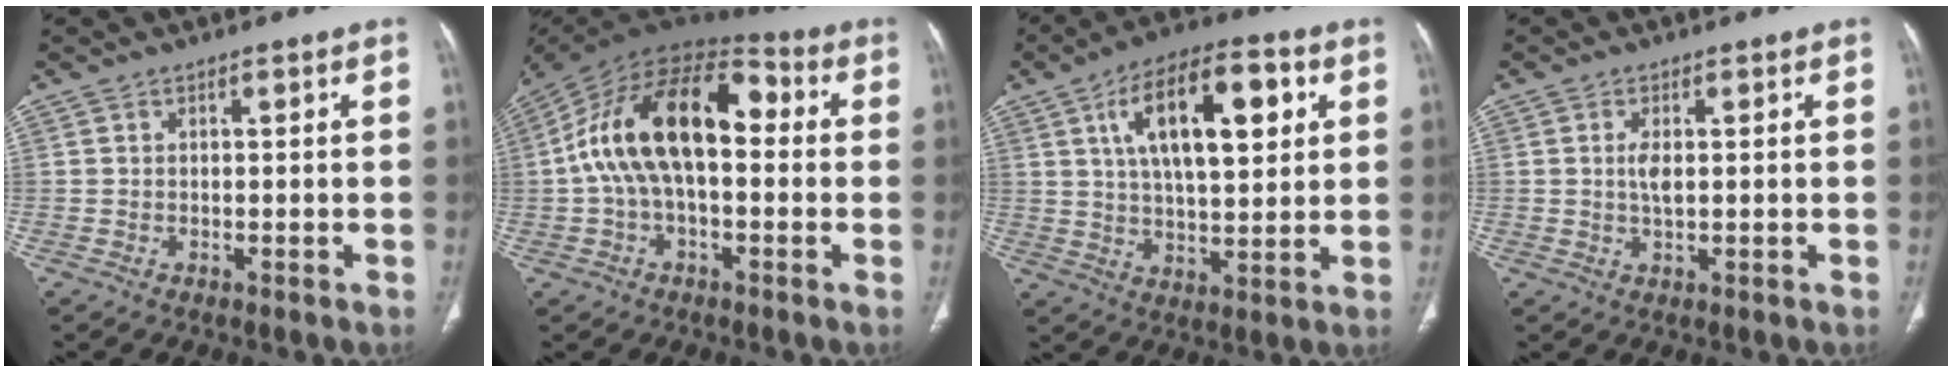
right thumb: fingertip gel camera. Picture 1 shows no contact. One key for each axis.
{"total": 19.8, "fx": 1.3, "fy": 10.7, "fz": 16.7, "tx": -0.291, "ty": 0.051, "tz": 0.011}
{"total": 17.9, "fx": 6.0, "fy": 7.8, "fz": 15.0, "tx": -0.220, "ty": -0.001, "tz": 0.095}
{"total": 2.6, "fx": 0.4, "fy": 1.1, "fz": 2.3, "tx": -0.048, "ty": -0.003, "tz": 0.010}